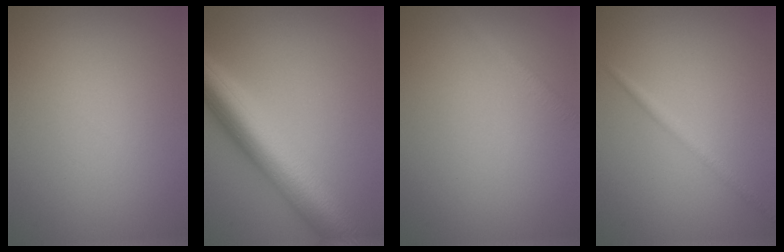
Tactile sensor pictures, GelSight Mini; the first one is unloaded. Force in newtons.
{"total": 9.4, "press": 9.4, "slide": 0.2}
{"total": 1.2, "press": 1.2, "slide": 0.0}
{"total": 1.3, "press": 1.3, "slide": 0.1}